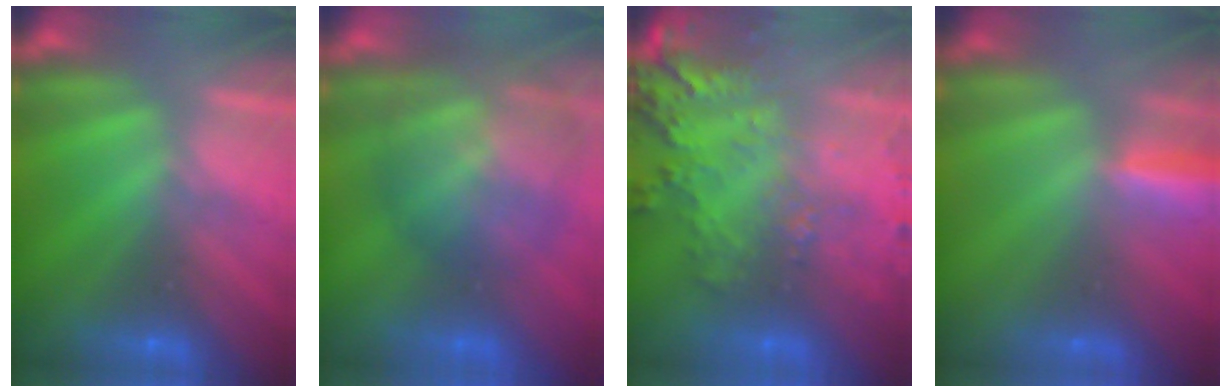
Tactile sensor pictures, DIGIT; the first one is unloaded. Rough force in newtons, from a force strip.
{"total": 7.4}
{"total": 7.3}
{"total": 2.9}